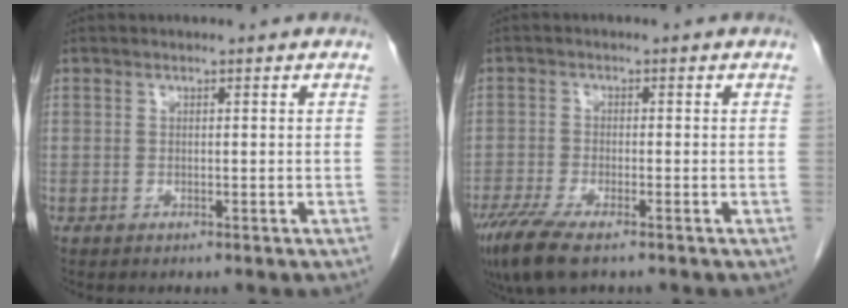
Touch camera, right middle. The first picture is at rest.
{"total": 7.2, "force": [-4.9, 1.5, 5.0], "torque": [-0.094, -0.020, -0.085]}